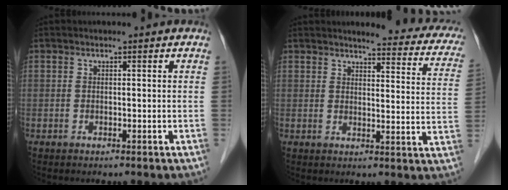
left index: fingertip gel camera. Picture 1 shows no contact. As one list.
[{"total": 15.3, "force": [13.8, 3.2, 5.8], "torque": [-0.034, -0.040, 0.131]}]